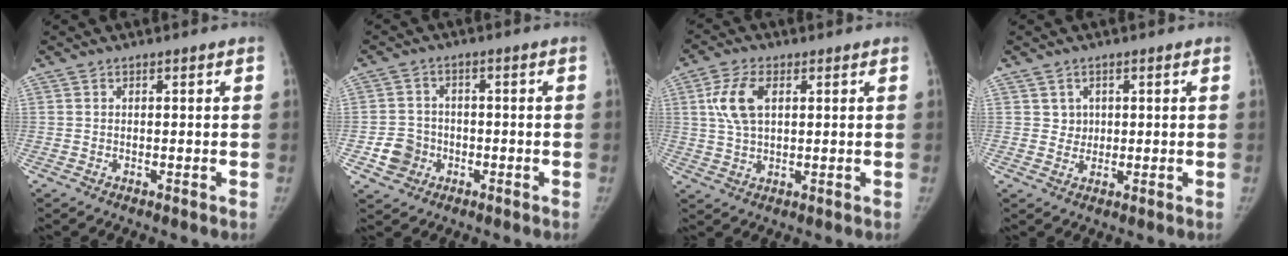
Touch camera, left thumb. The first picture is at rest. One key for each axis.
{"total": 5.6, "fx": -1.9, "fy": 5.1, "fz": 1.5, "tx": -0.005, "ty": 0.015, "tz": -0.031}
{"total": 7.7, "fx": 2.2, "fy": 4.4, "fz": 6.0, "tx": -0.120, "ty": 0.002, "tz": 0.043}
{"total": 2.6, "fx": 0.8, "fy": 2.4, "fz": 0.3, "tx": 0.013, "ty": -0.003, "tz": 0.014}